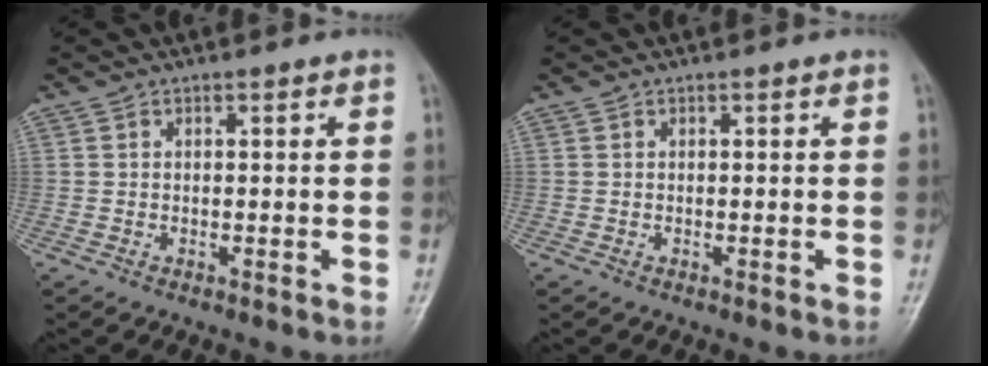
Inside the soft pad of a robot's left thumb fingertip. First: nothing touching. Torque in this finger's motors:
{"motor_torque": [-0.02, 0.03, -0.08, -0.03, 0.00]}